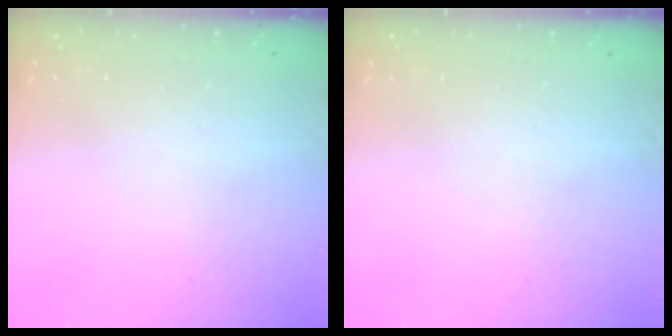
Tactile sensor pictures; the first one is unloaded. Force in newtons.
{"total": 0.0}